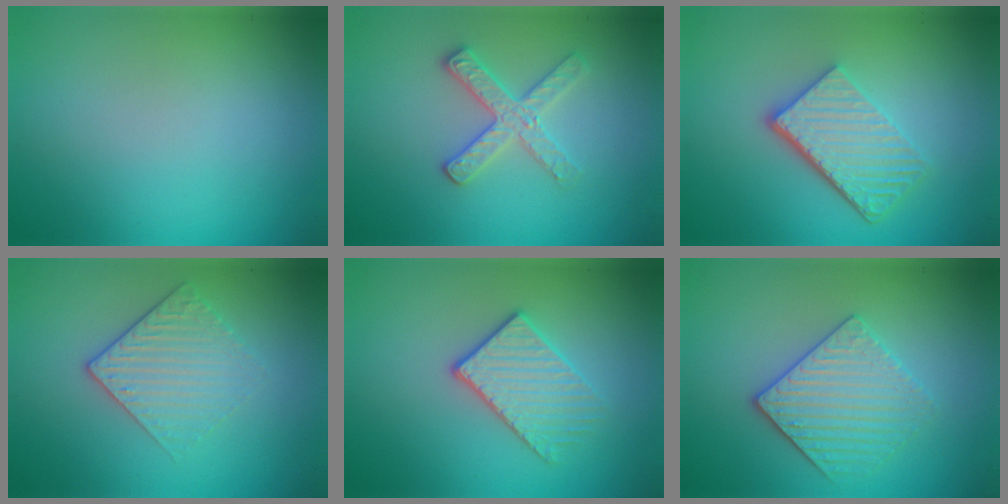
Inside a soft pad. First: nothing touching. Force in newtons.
{"total": 2.9, "press": 2.8, "slide": 0.8}
{"total": 5.4, "press": 3.8, "slide": 3.8}
{"total": 2.9, "press": 2.6, "slide": 1.2}
{"total": 3.0, "press": 2.7, "slide": 1.4}
{"total": 3.6, "press": 3.3, "slide": 1.4}